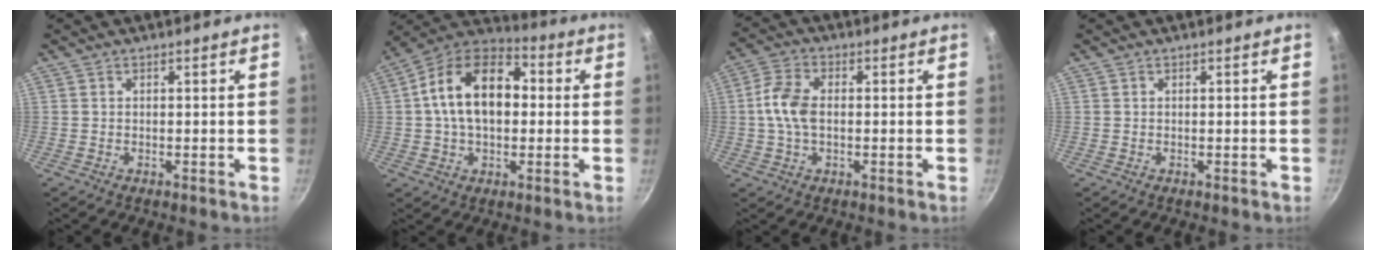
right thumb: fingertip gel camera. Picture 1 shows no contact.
{"total": 17.3, "force": [1.5, 11.2, 13.2], "torque": [-0.190, 0.031, 0.005]}
{"total": 7.4, "force": [-0.1, 4.5, 5.9], "torque": [-0.119, 0.020, -0.010]}
{"total": 0.0}